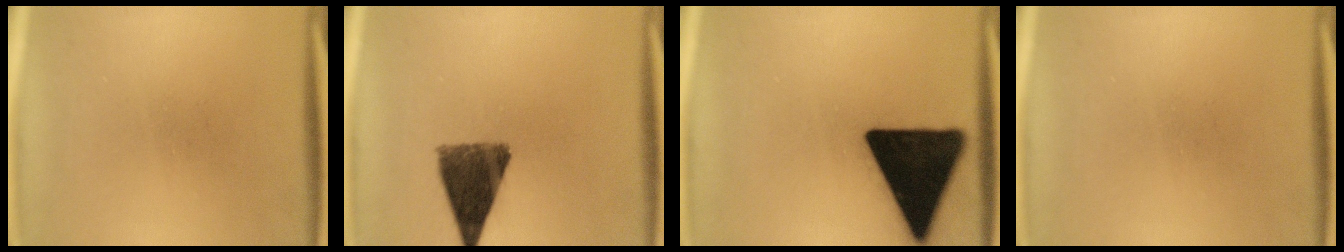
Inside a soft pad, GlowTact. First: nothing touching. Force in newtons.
{"total": 10.4}
{"total": 19.8}
{"total": 0.0}